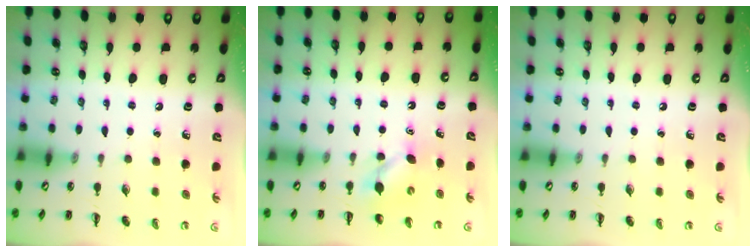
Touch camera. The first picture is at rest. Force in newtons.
{"total": 5.0, "press": 4.8, "slide": 1.4}
{"total": 0.0}